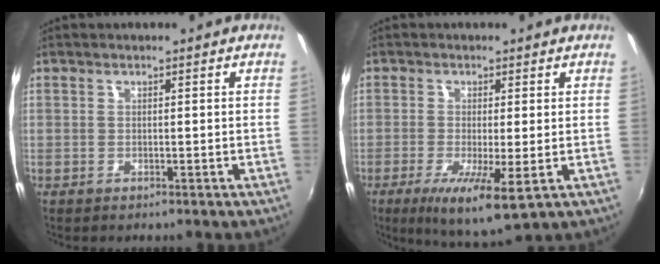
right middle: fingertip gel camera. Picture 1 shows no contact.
{"total": 8.7, "force": [-2.9, 1.3, 8.1], "torque": [-0.160, -0.030, -0.046]}